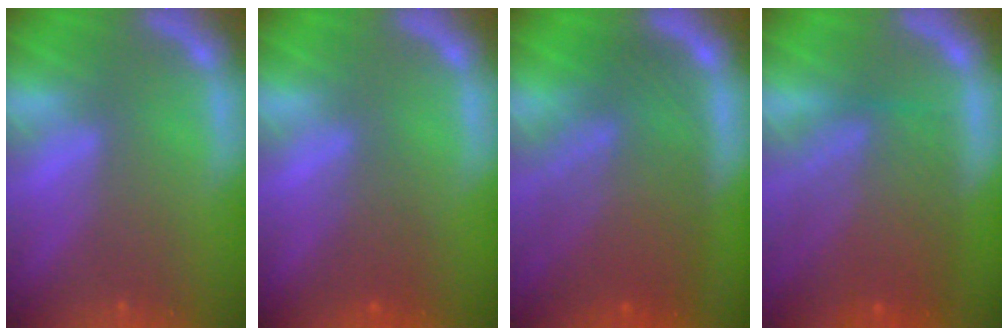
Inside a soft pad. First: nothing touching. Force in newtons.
{"total": 1.9}
{"total": 10.0}
{"total": 8.6}